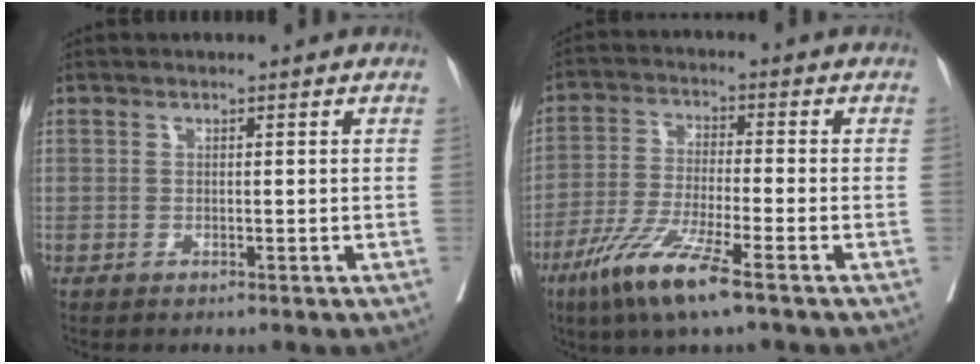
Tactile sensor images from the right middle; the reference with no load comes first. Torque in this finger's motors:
{"motor_torque": [1.36, -0.78, 0.22, 0.12]}